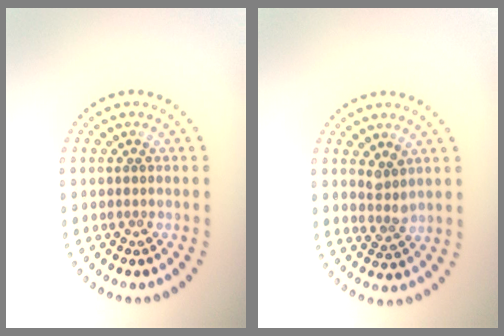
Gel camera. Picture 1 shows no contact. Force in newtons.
{"total": 1.8, "press": 1.3, "slide": 1.2}